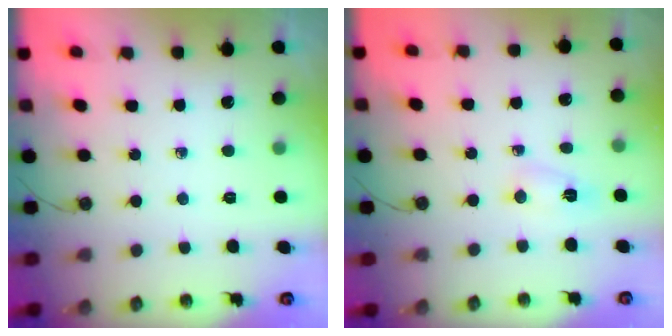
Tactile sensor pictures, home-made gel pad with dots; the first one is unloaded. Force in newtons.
{"total": 2.2, "press": 2.1, "slide": 0.6}